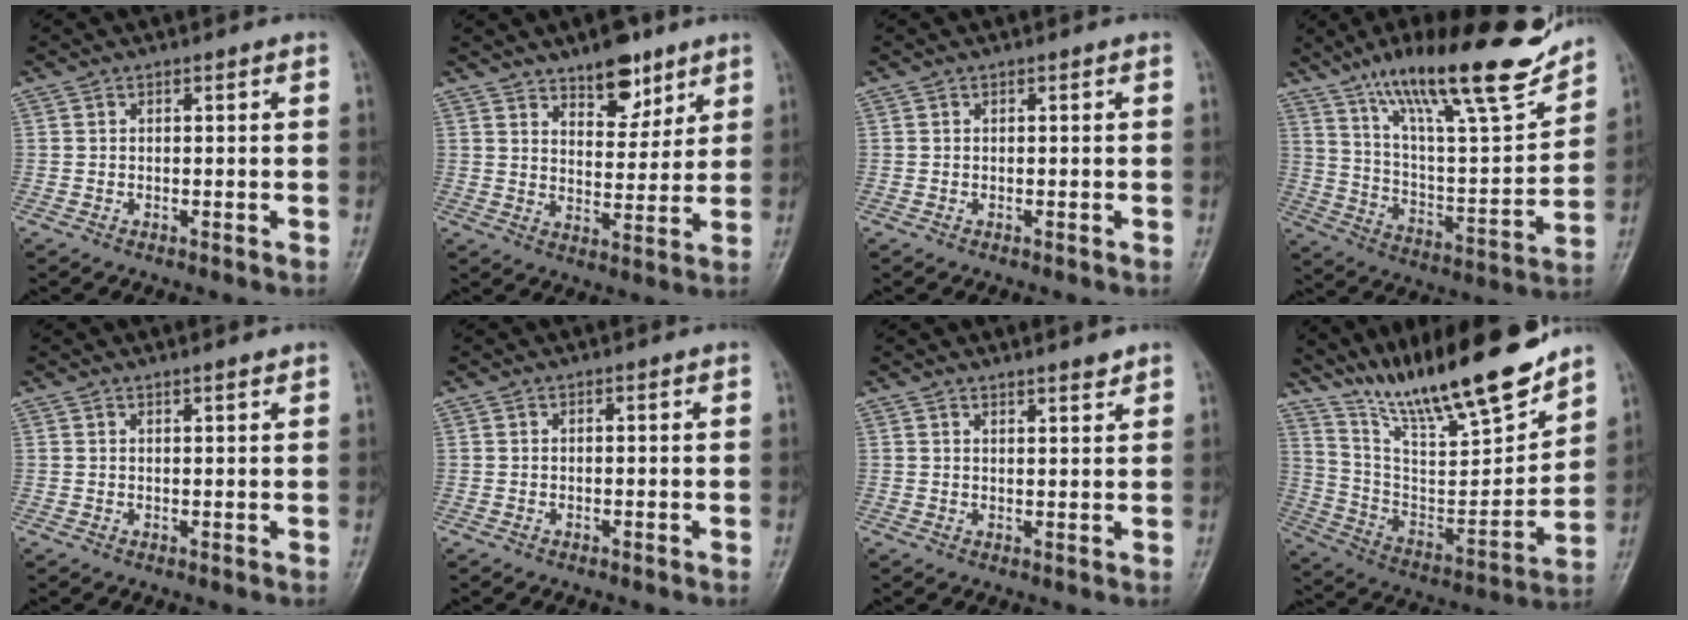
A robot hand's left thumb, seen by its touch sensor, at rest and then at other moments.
{"total": 9.3, "force": [6.4, 4.3, 5.2], "torque": [-0.046, -0.041, 0.100]}
{"total": 0.0}
{"total": 24.7, "force": [17.4, 5.2, 16.7], "torque": [-0.241, -0.070, 0.293]}
{"total": 1.3, "force": [1.1, 0.1, 0.7], "torque": [-0.009, -0.007, 0.018]}
{"total": 0.0}
{"total": 2.4, "force": [2.1, 0.4, 1.1], "torque": [-0.012, -0.018, 0.032]}
{"total": 23.4, "force": [18.7, 4.5, 13.2], "torque": [-0.189, -0.093, 0.328]}